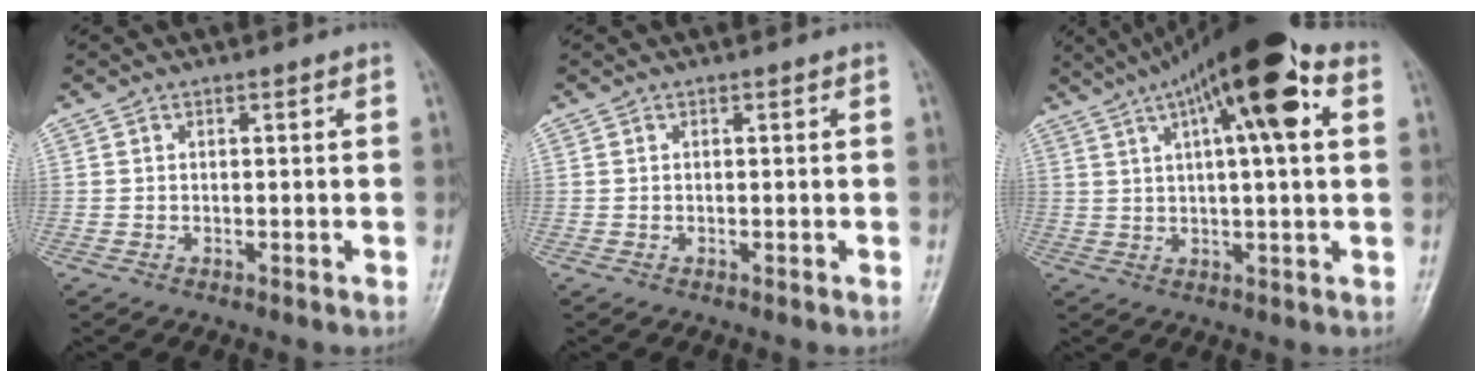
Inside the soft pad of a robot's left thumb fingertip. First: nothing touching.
{"total": 0.0}
{"total": 17.0, "force": [6.6, 4.3, 15.1], "torque": [-0.237, 0.023, 0.098]}